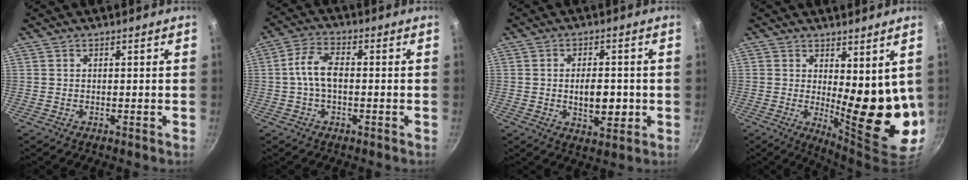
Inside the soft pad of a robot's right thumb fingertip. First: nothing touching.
{"total": 6.2, "force": [-0.4, 3.3, 5.3], "torque": [-0.105, 0.024, -0.013]}
{"total": 7.3, "force": [-0.8, 3.8, 6.2], "torque": [-0.080, -0.003, -0.010]}
{"total": 13.7, "force": [1.8, 4.9, 12.7], "torque": [-0.154, -0.049, 0.037]}